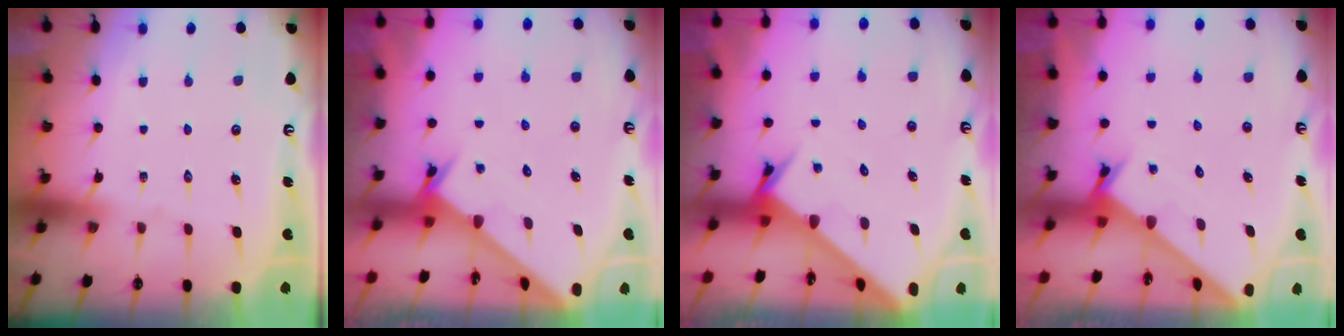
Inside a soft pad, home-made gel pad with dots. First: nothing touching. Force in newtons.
{"total": 2.5, "press": 2.5, "slide": 0.2}
{"total": 3.0, "press": 3.0, "slide": 0.3}
{"total": 1.6, "press": 1.6, "slide": 0.1}